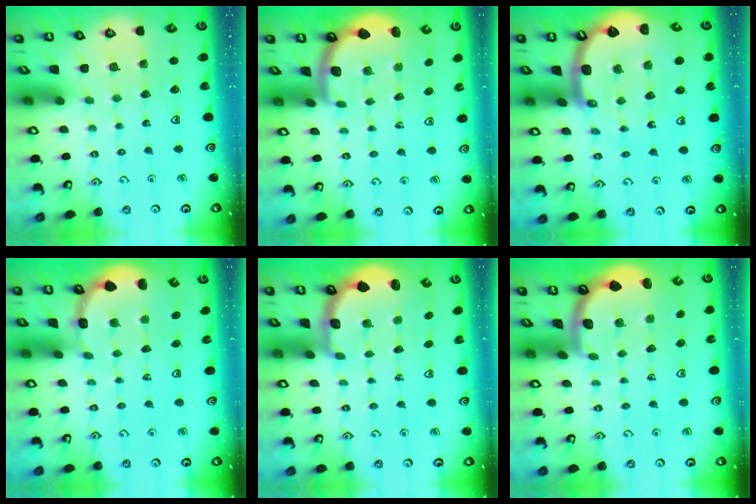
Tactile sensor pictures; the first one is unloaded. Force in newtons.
{"total": 1.6, "press": 1.6, "slide": 0.1}
{"total": 9.2, "press": 9.1, "slide": 1.1}
{"total": 1.8, "press": 1.7, "slide": 0.7}
{"total": 2.5, "press": 2.3, "slide": 1.1}
{"total": 1.7, "press": 1.7, "slide": 0.1}